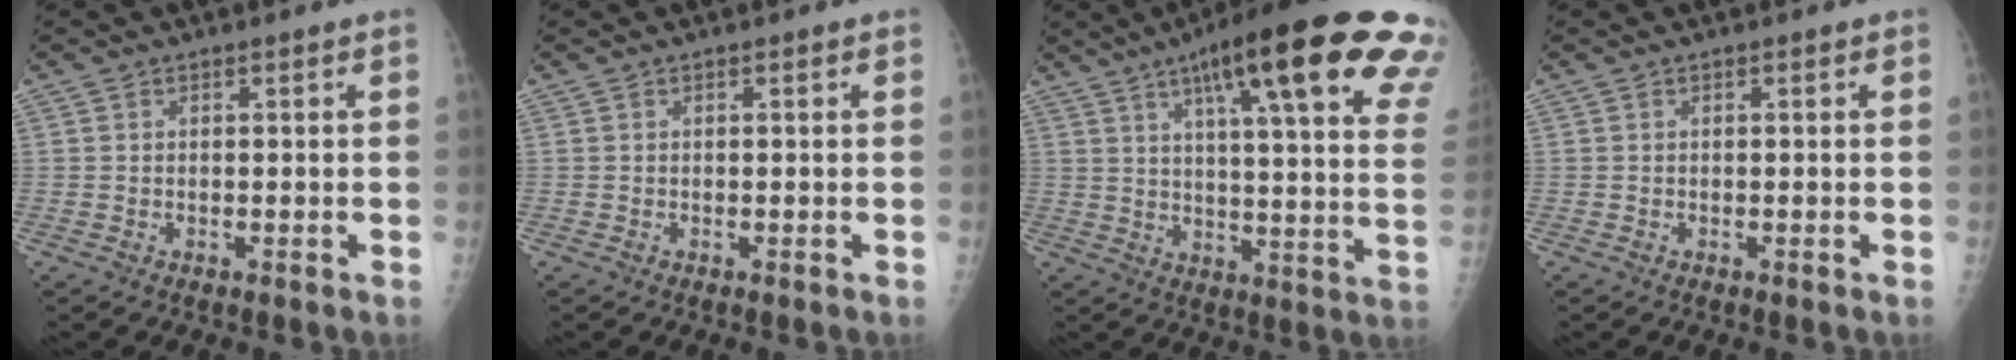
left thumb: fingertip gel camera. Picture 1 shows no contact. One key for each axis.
{"total": 0.0}
{"total": 28.8, "fx": 15.6, "fy": 5.7, "fz": 23.5, "tx": -0.281, "ty": -0.017, "tz": 0.207}
{"total": 0.0}